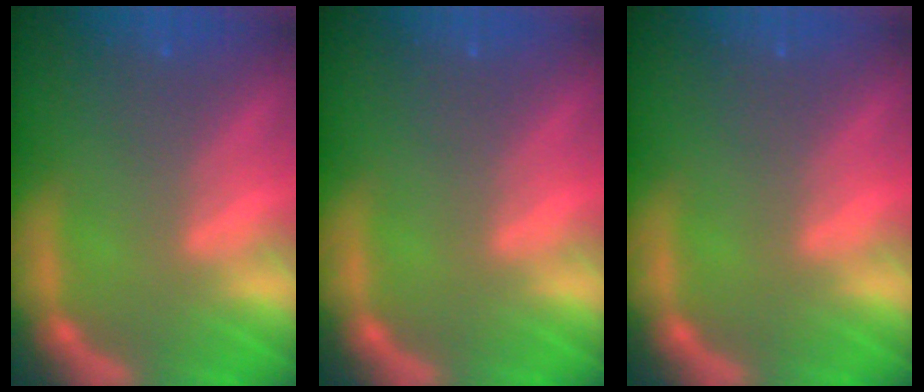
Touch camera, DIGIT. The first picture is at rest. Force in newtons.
{"total": 0.0}
{"total": 0.0}